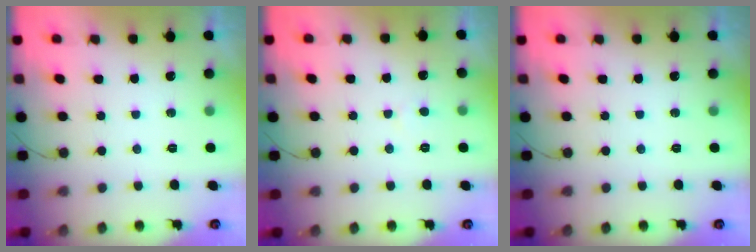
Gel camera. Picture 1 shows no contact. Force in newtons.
{"total": 1.1, "press": 1.1, "slide": 0.1}
{"total": 0.0}